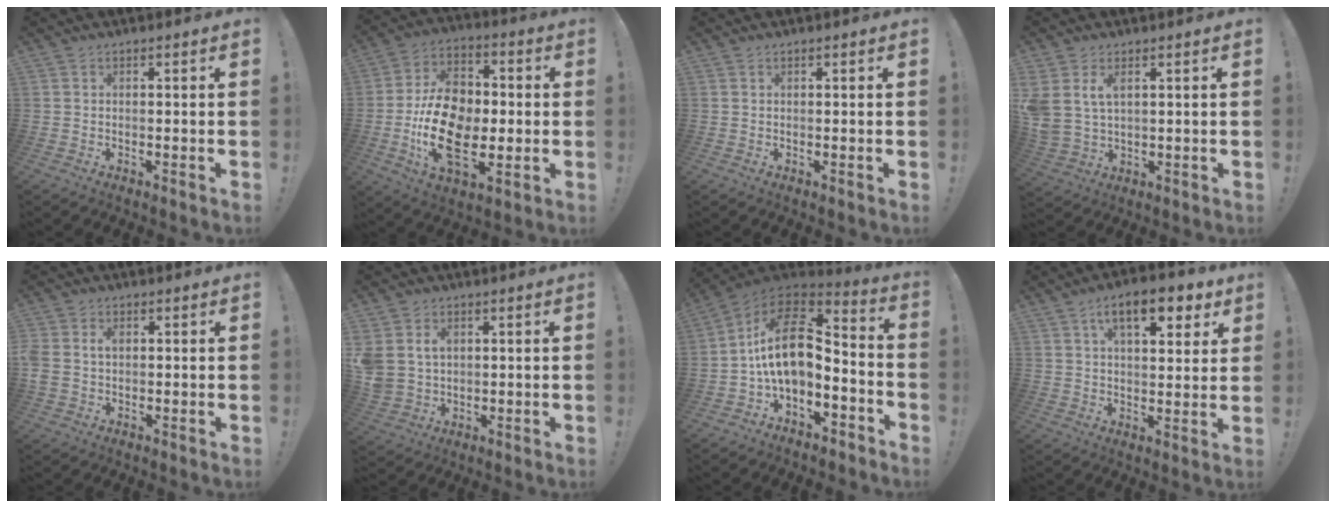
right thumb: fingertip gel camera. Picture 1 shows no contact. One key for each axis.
{"total": 20.7, "fx": -3.3, "fy": 13.5, "fz": 15.4, "tx": -0.273, "ty": 0.009, "tz": -0.054}
{"total": 0.0}
{"total": 6.3, "fx": 3.1, "fy": 3.7, "fz": 4.1, "tx": -0.094, "ty": -0.010, "tz": 0.058}
{"total": 3.4, "fx": 0.4, "fy": 2.6, "fz": 2.1, "tx": -0.052, "ty": 0.005, "tz": 0.006}
{"total": 6.4, "fx": 2.1, "fy": 5.3, "fz": 3.1, "tx": -0.055, "ty": -0.005, "tz": 0.041}
{"total": 17.3, "fx": 2.3, "fy": 10.8, "fz": 13.4, "tx": -0.235, "ty": -0.002, "tz": 0.047}
{"total": 12.5, "fx": 6.3, "fy": 5.2, "fz": 9.5, "tx": -0.133, "ty": -0.019, "tz": 0.102}